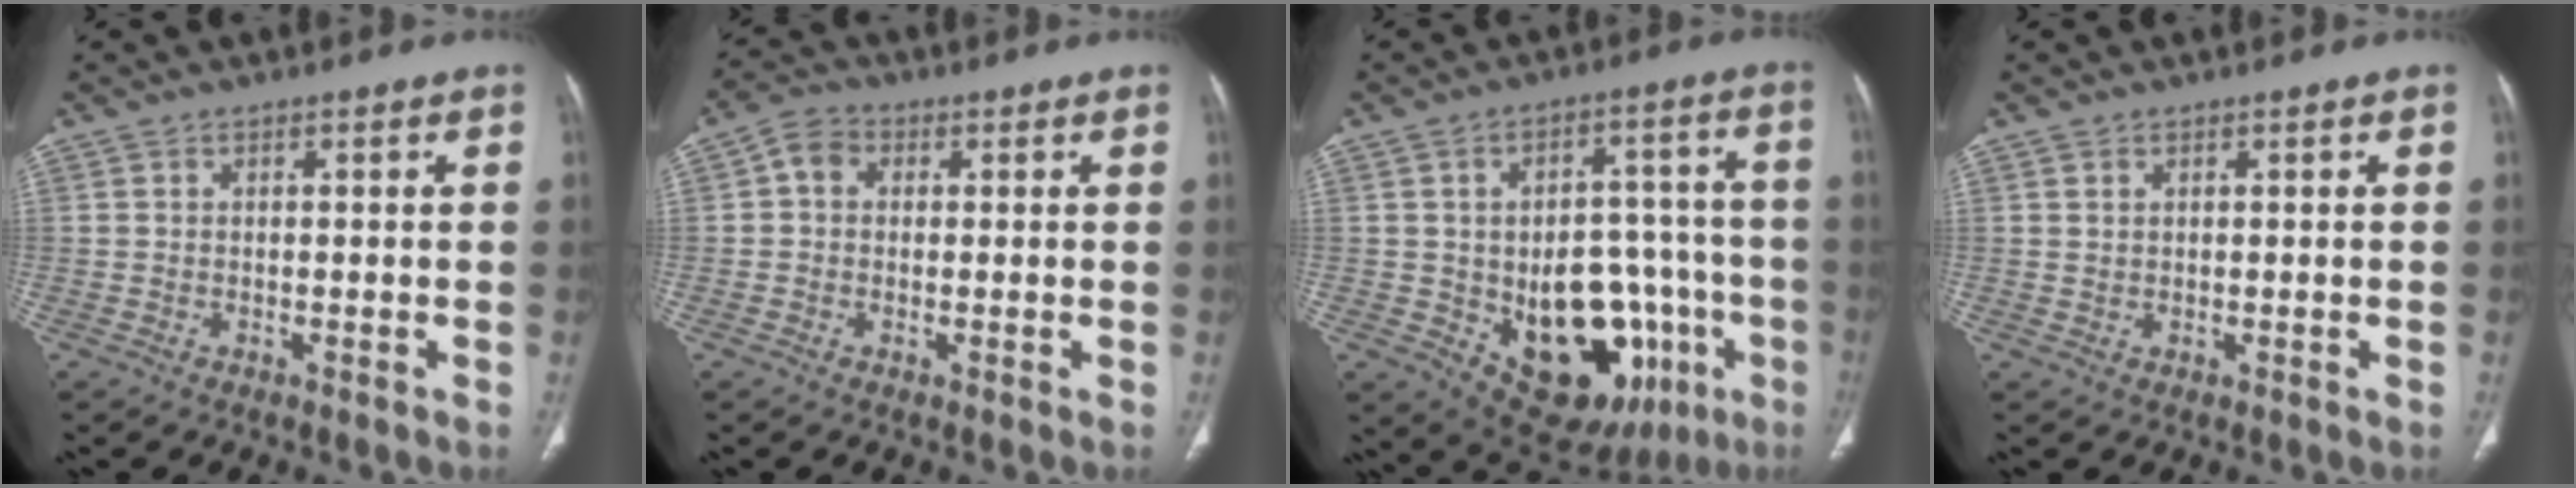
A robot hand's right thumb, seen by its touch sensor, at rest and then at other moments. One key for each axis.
{"total": 4.1, "fx": 0.6, "fy": 3.4, "fz": 2.3, "tx": -0.025, "ty": 0.012, "tz": 0.002}
{"total": 22.4, "fx": -6.6, "fy": 13.2, "fz": 16.8, "tx": -0.194, "ty": 0.032, "tz": -0.068}
{"total": 0.8, "fx": 0.6, "fy": 0.5, "fz": 0.3, "tx": 0.003, "ty": -0.003, "tz": 0.009}